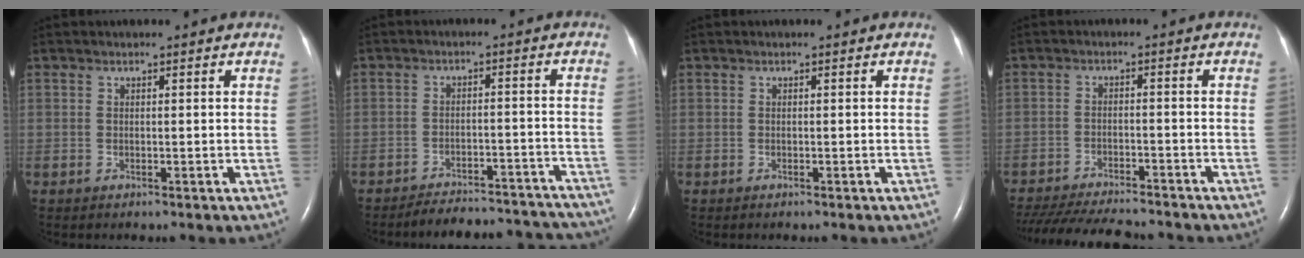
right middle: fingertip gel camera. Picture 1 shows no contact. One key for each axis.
{"total": 16.3, "fx": -15.6, "fy": 3.4, "fz": 3.4, "tx": -0.047, "ty": 0.014, "tz": -0.190}
{"total": 0.0}
{"total": 16.6, "fx": -14.9, "fy": 2.8, "fz": 6.8, "tx": -0.154, "ty": -0.031, "tz": -0.219}